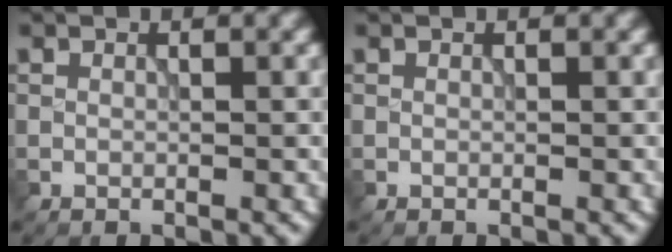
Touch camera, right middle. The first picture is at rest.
{"total": 0.0}